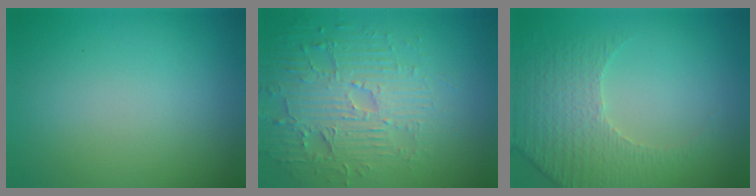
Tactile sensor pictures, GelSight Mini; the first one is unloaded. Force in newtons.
{"total": 4.9, "press": 4.3, "slide": 2.2}
{"total": 4.7, "press": 3.6, "slide": 3.0}